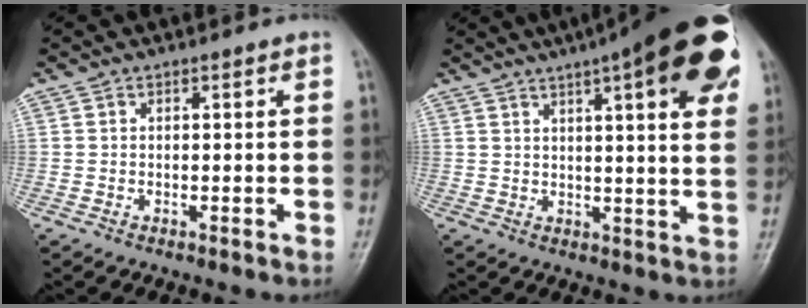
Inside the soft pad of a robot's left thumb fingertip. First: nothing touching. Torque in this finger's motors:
{"motor_torque": [2.60, 2.39, 1.76, -1.01, 0.14]}